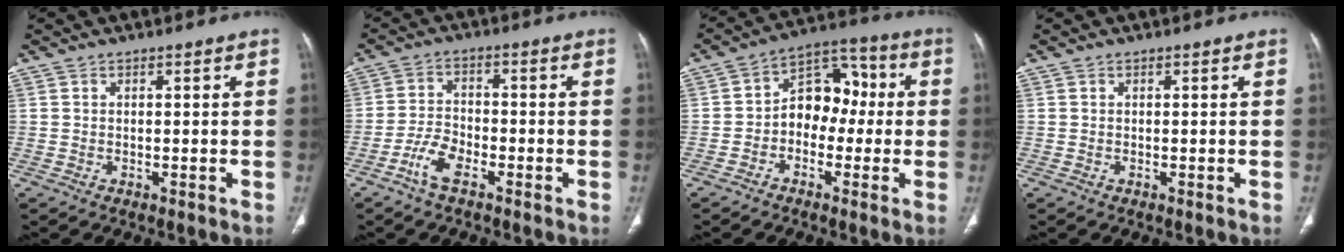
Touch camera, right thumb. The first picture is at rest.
{"total": 5.5, "force": [-3.5, 2.4, 3.5], "torque": [-0.075, 0.020, -0.068]}
{"total": 10.3, "force": [-0.9, 7.5, 7.0], "torque": [-0.064, 0.043, -0.031]}
{"total": 0.0}